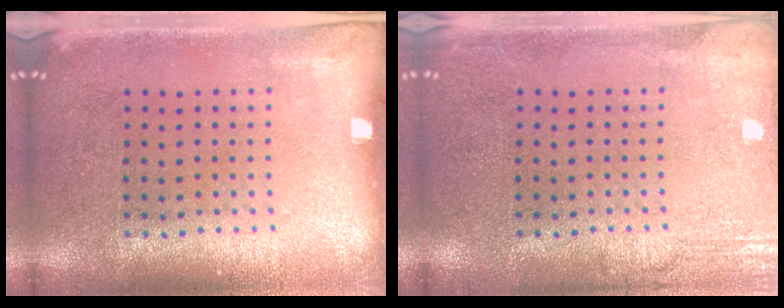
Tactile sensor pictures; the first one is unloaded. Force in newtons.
{"total": 2.4, "press": 2.4, "slide": 0.3}